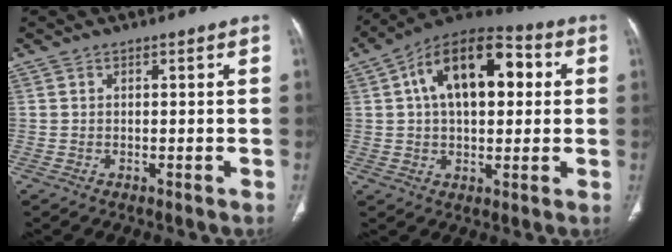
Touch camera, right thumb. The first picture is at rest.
{"total": 17.7, "force": [3.9, 9.9, 14.2], "torque": [-0.195, 0.028, 0.054]}